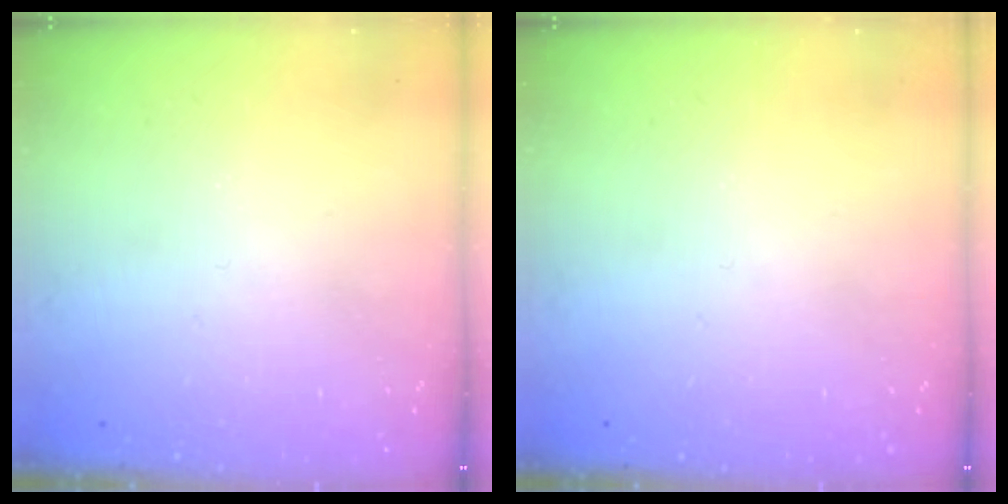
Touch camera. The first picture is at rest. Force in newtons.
{"total": 0.0}